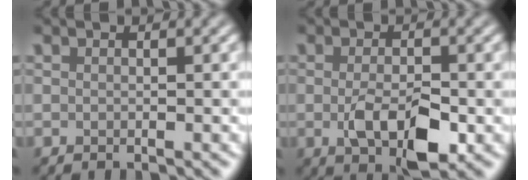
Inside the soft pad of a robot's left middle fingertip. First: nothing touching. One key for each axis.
{"total": 5.0, "fx": -1.3, "fy": 2.3, "fz": 4.3, "tx": -0.085, "ty": -0.008, "tz": -0.021}